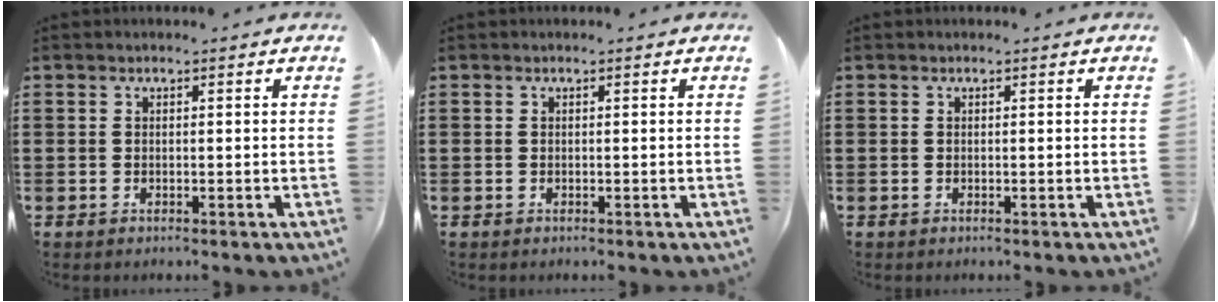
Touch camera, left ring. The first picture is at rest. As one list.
[{"total": 0.0}, {"total": 0.0}]